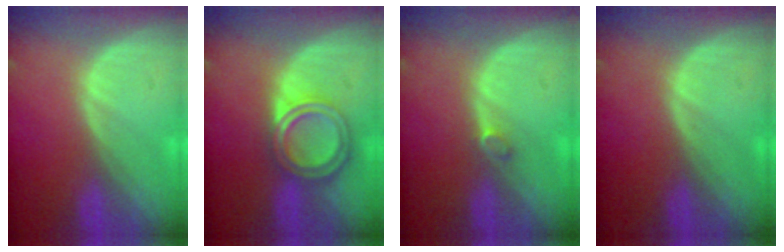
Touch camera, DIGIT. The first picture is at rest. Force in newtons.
{"total": 6.6, "press": 5.9, "slide": 3.0}
{"total": 1.2, "press": 1.2, "slide": 0.2}
{"total": 0.0}